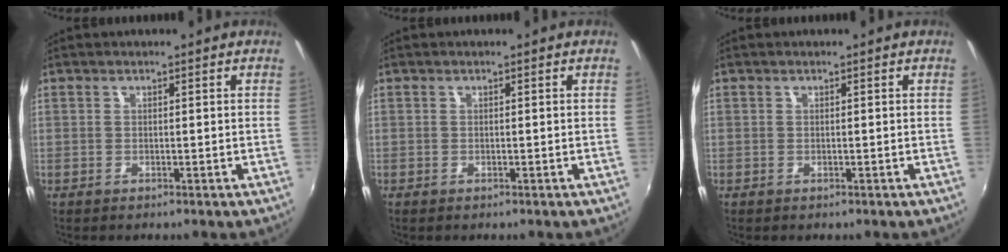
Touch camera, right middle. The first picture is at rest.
{"total": 0.0}
{"total": 0.0}